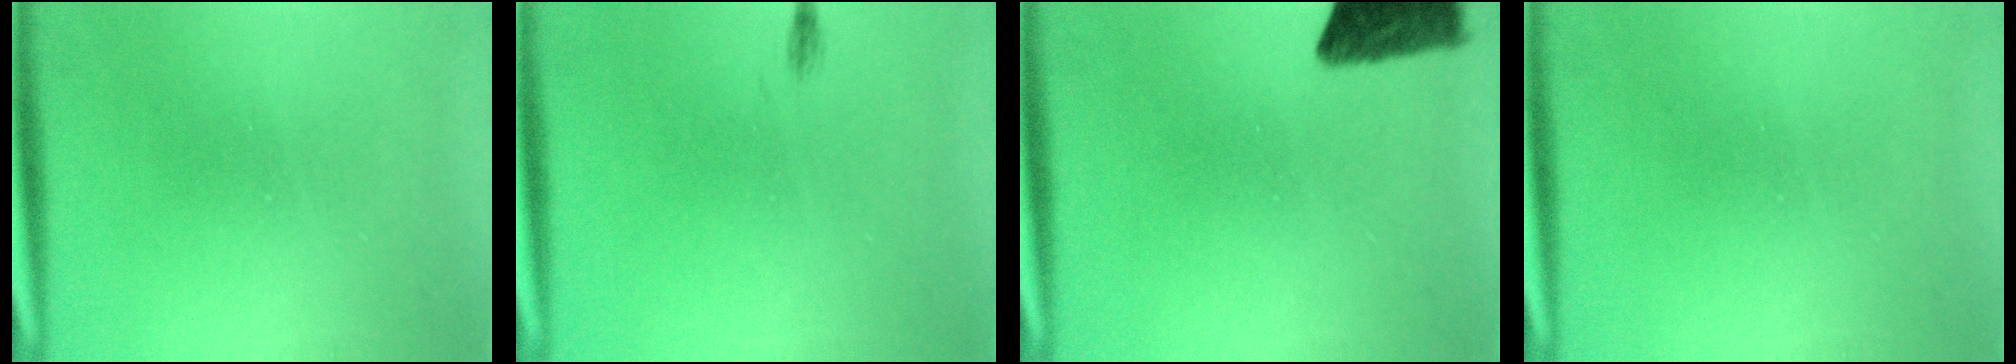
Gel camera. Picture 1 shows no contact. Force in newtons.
{"total": 0.5}
{"total": 10.2}
{"total": 0.0}